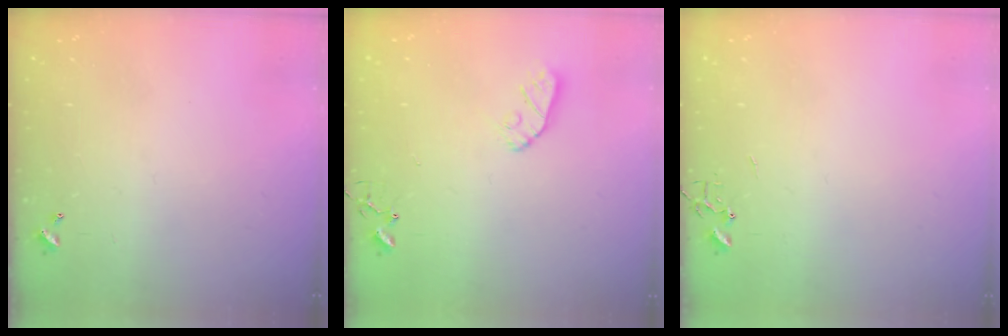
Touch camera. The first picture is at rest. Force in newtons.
{"total": 7.2, "press": 7.2, "slide": 0.4}
{"total": 0.0}